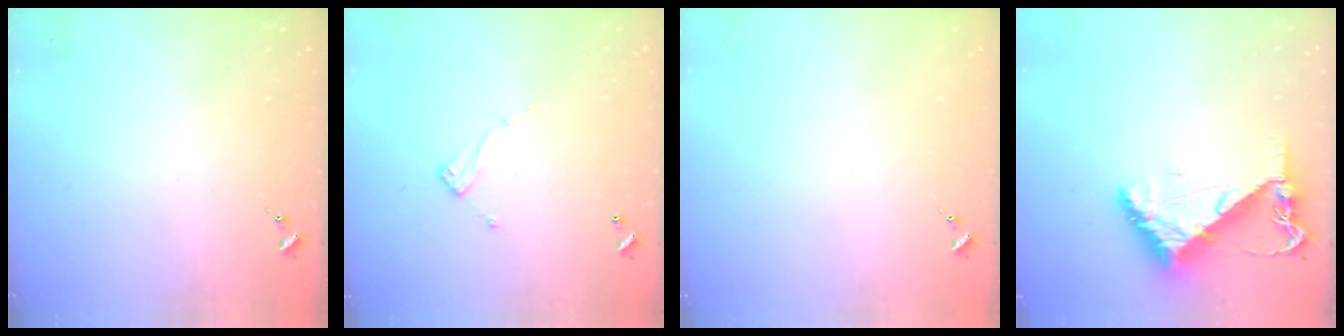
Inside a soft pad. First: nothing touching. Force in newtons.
{"total": 6.5, "press": 6.5, "slide": 0.2}
{"total": 0.0}
{"total": 8.3, "press": 8.2, "slide": 1.0}